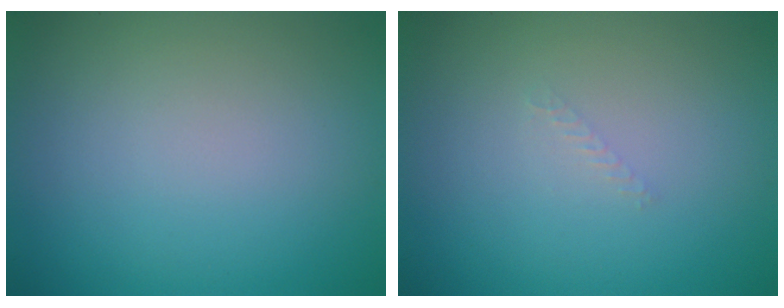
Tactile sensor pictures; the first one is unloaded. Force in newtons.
{"total": 0.6, "press": 0.6, "slide": 0.1}